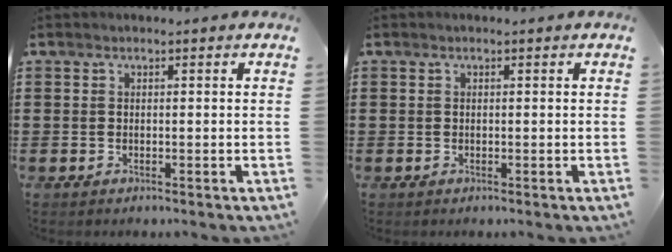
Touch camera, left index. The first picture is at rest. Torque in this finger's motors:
{"motor_torque": [0.01, 0.01, 0.00, -0.01]}